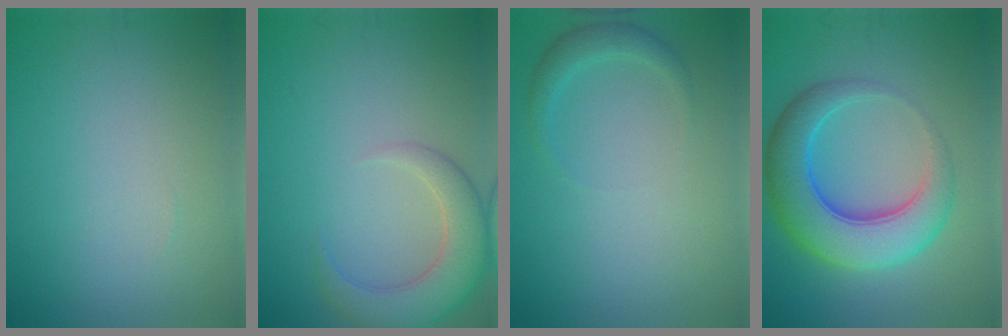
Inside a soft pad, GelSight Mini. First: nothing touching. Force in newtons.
{"total": 5.2, "press": 5.2, "slide": 0.5}
{"total": 1.7, "press": 1.7, "slide": 0.1}
{"total": 8.1, "press": 8.1, "slide": 0.2}